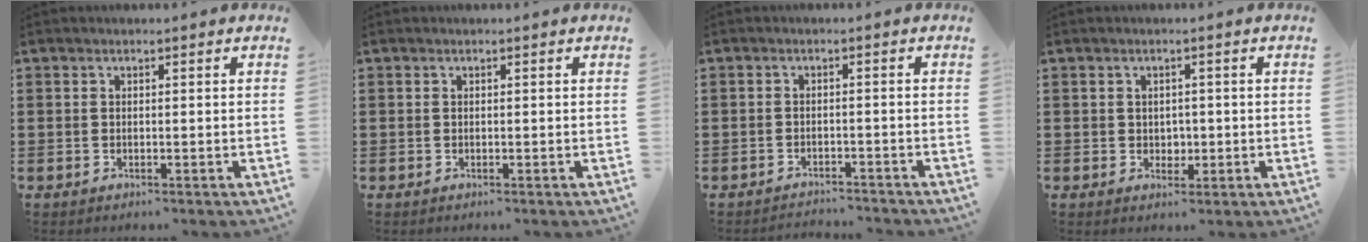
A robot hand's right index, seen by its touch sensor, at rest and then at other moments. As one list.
[{"total": 0.0}, {"total": 2.2, "force": [-2.2, 0.2, -0.2], "torque": [-0.003, 0.003, -0.050]}, {"total": 1.7, "force": [0.2, 1.6, 0.5], "torque": [-0.007, 0.006, 0.000]}]